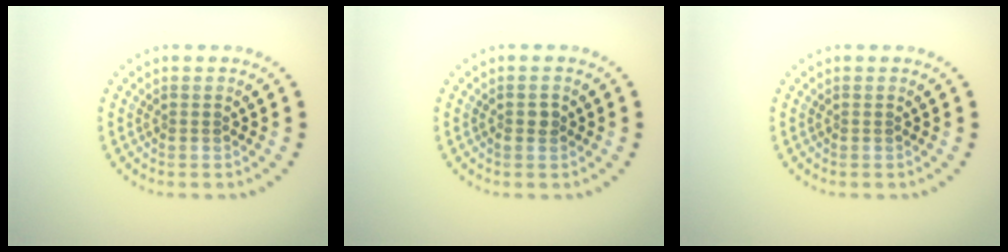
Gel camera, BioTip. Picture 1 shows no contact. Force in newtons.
{"total": 1.0, "press": 1.0, "slide": 0.2}
{"total": 0.0}